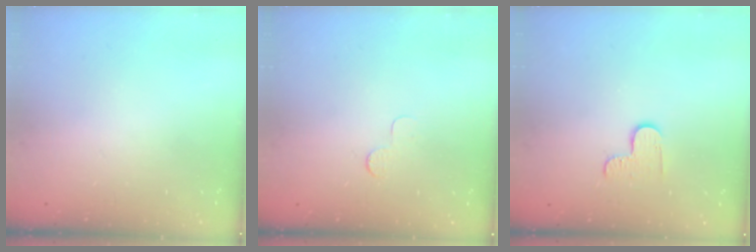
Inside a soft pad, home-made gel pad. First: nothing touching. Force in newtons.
{"total": 3.0, "press": 2.9, "slide": 0.3}
{"total": 5.4, "press": 5.4, "slide": 0.5}